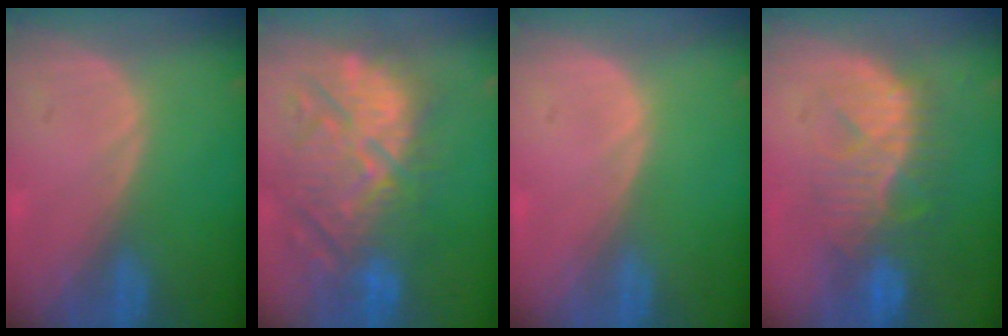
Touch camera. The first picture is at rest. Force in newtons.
{"total": 12.6, "press": 12.0, "slide": 3.8}
{"total": 0.0}
{"total": 9.6, "press": 9.0, "slide": 3.3}